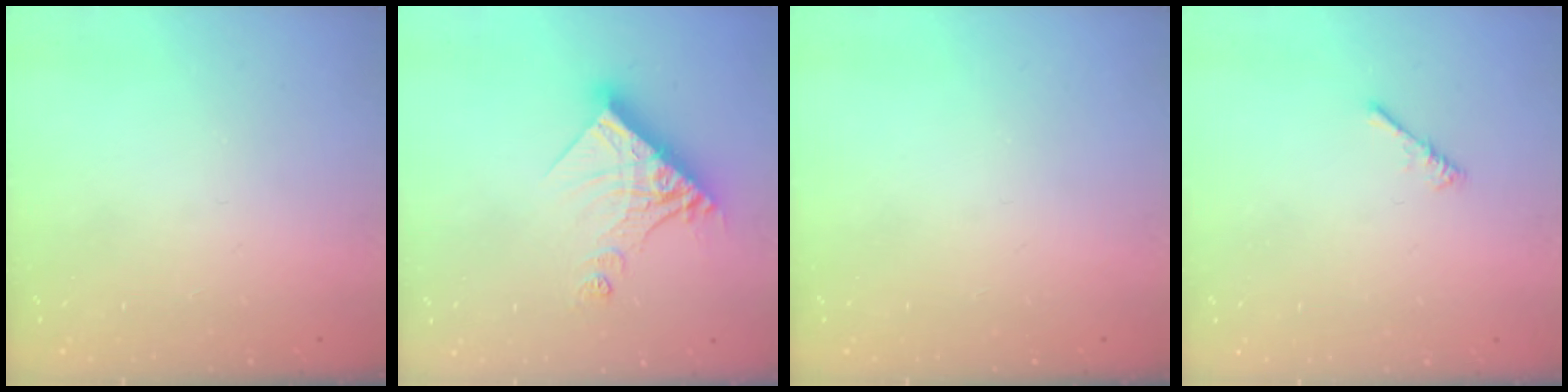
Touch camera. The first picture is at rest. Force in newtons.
{"total": 14.6, "press": 14.5, "slide": 1.3}
{"total": 0.0}
{"total": 0.0}